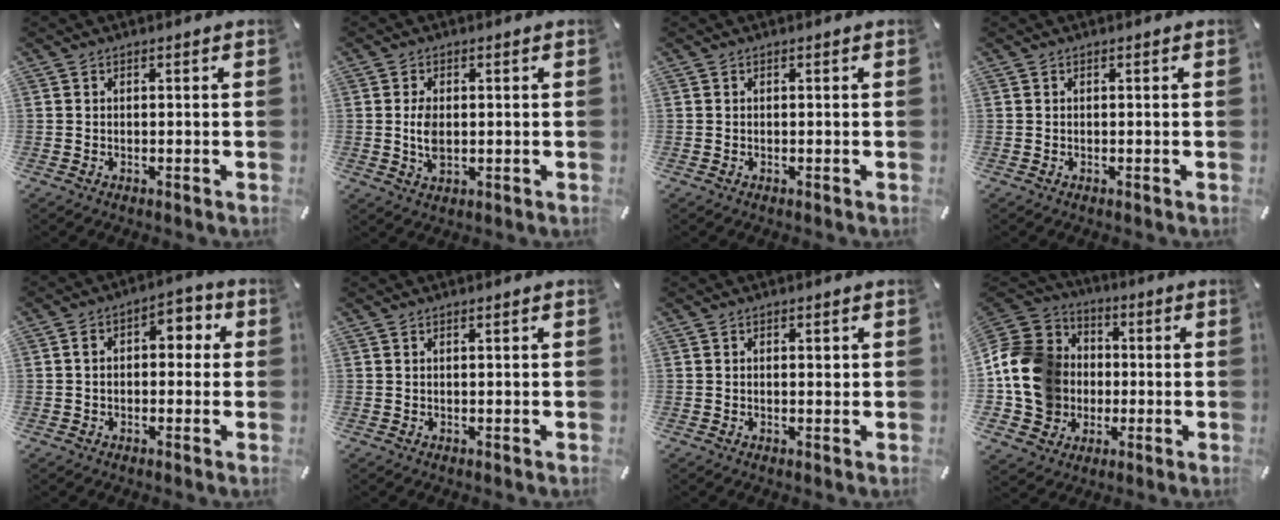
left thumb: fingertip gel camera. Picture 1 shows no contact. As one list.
[{"total": 4.5, "force": [0.0, 2.7, 3.5], "torque": [-0.093, -0.003, -0.005]}, {"total": 0.0}, {"total": 0.0}, {"total": 5.7, "force": [0.1, 4.2, 3.9], "torque": [-0.049, 0.007, -0.007]}, {"total": 0.6, "force": [0.3, -0.1, 0.5], "torque": [-0.007, -0.001, 0.006]}, {"total": 1.0, "force": [0.3, 0.5, 0.8], "torque": [-0.016, 0.002, 0.004]}, {"total": 16.6, "force": [-1.9, 15.0, 6.8], "torque": [-0.142, 0.022, -0.030]}]